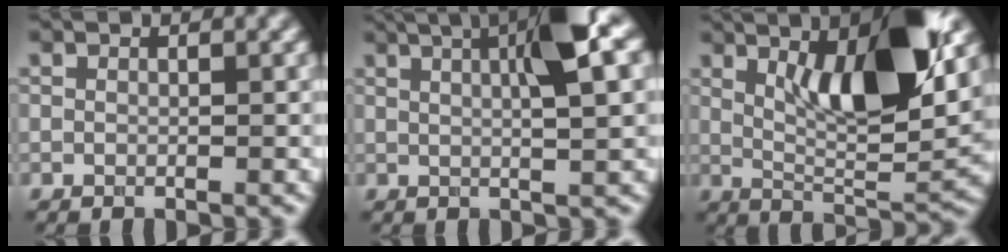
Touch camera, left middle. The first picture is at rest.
{"total": 7.8, "force": [2.5, 1.7, 7.2], "torque": [-0.095, 0.014, 0.035]}
{"total": 9.9, "force": [3.7, 2.5, 8.9], "torque": [-0.134, -0.015, 0.069]}